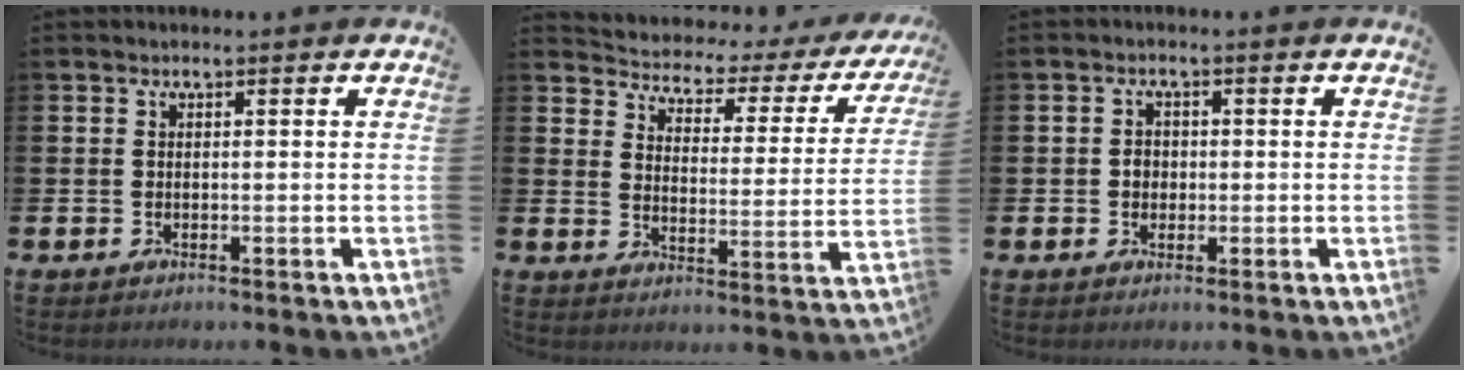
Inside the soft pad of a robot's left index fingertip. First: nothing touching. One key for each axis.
{"total": 3.1, "fx": 2.6, "fy": 1.6, "fz": 0.4, "tx": -0.031, "ty": -0.031, "tz": 0.031}
{"total": 1.9, "fx": 0.0, "fy": 1.7, "fz": 0.9, "tx": -0.001, "ty": 0.002, "tz": -0.006}